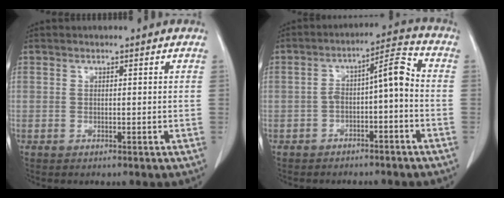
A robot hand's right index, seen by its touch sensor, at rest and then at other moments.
{"total": 6.9, "force": [-1.9, 1.5, 6.5], "torque": [-0.101, 0.038, -0.028]}